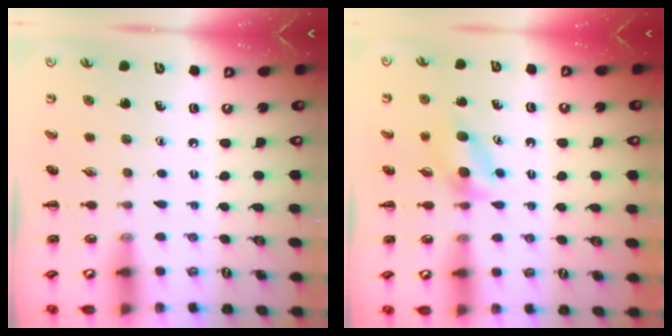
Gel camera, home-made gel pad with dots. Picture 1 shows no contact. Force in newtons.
{"total": 4.1, "press": 3.7, "slide": 1.6}